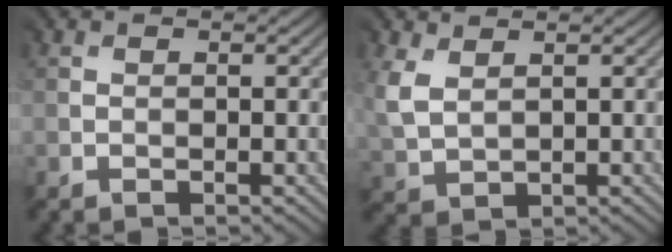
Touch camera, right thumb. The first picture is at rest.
{"total": 3.7, "force": [2.6, 2.3, 1.2], "torque": [-0.050, 0.009, 0.053]}